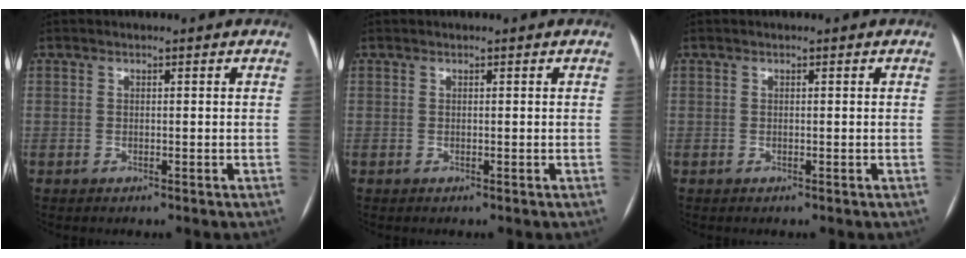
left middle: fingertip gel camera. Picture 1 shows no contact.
{"total": 0.0}
{"total": 0.0}